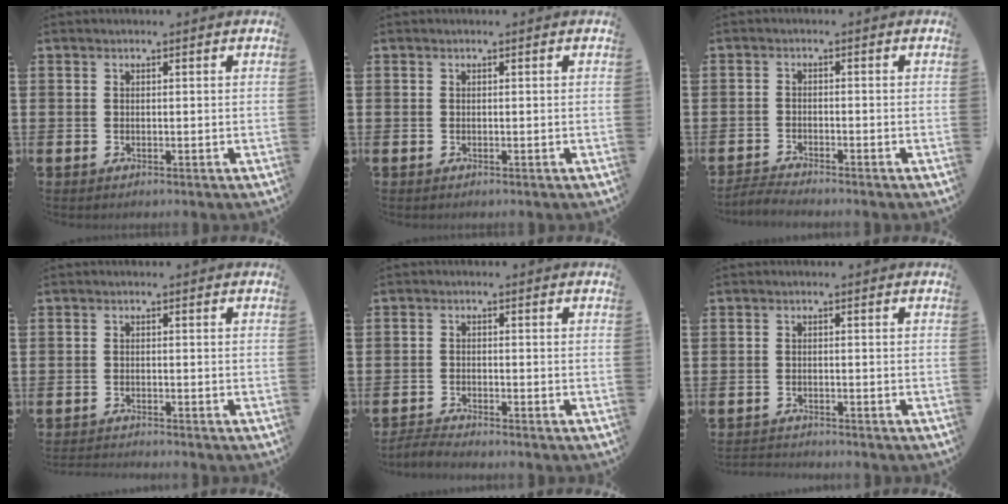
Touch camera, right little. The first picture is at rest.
{"total": 0.0}
{"total": 1.8, "force": [-1.8, -0.1, 0.3], "torque": [-0.007, 0.004, -0.036]}
{"total": 1.1, "force": [-1.1, -0.1, 0.1], "torque": [-0.002, 0.000, -0.022]}
{"total": 1.8, "force": [-1.8, -0.1, 0.3], "torque": [-0.007, 0.004, -0.036]}
{"total": 1.2, "force": [-1.2, 0.0, -0.1], "torque": [-0.002, 0.001, -0.024]}